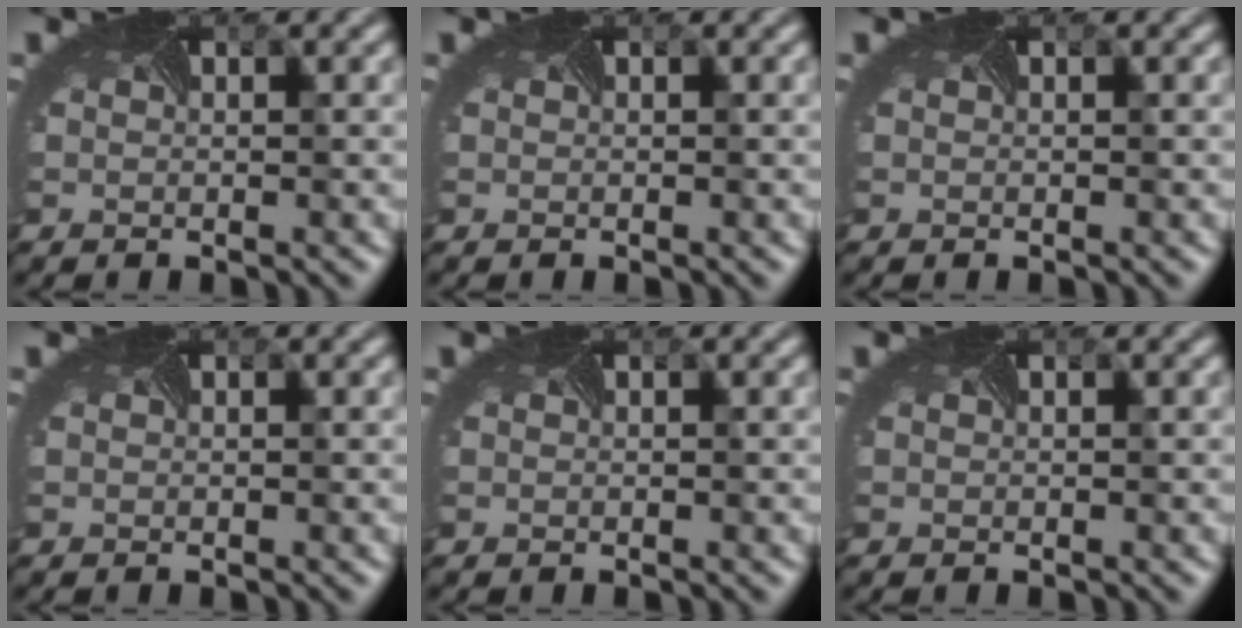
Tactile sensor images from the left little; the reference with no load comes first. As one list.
[{"total": 0.0}, {"total": 0.0}, {"total": 0.0}, {"total": 0.0}, {"total": 0.0}]